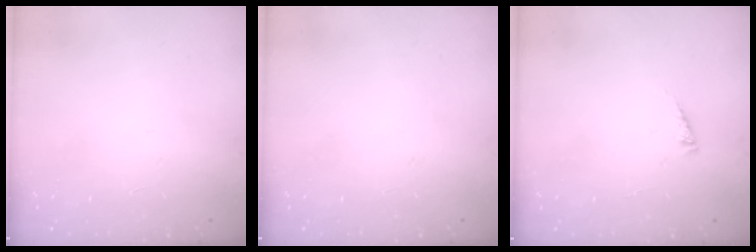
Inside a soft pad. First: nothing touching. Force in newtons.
{"total": 0.0}
{"total": 1.8, "press": 1.8, "slide": 0.2}